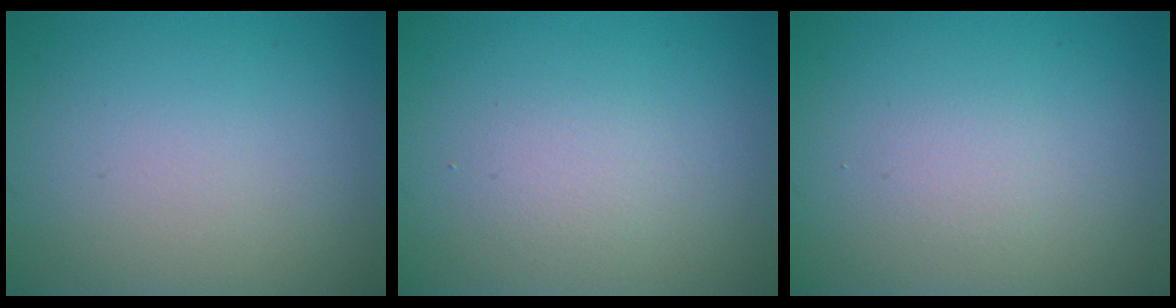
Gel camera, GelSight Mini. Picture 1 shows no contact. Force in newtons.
{"total": 1.5, "press": 1.4, "slide": 0.1}
{"total": 2.6, "press": 2.6, "slide": 0.3}